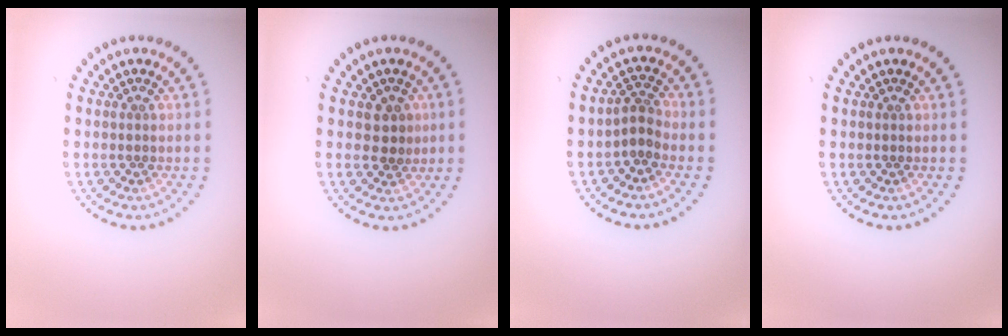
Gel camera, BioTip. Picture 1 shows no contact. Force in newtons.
{"total": 2.0, "press": 1.9, "slide": 0.6}
{"total": 2.0, "press": 1.4, "slide": 1.4}
{"total": 0.0}